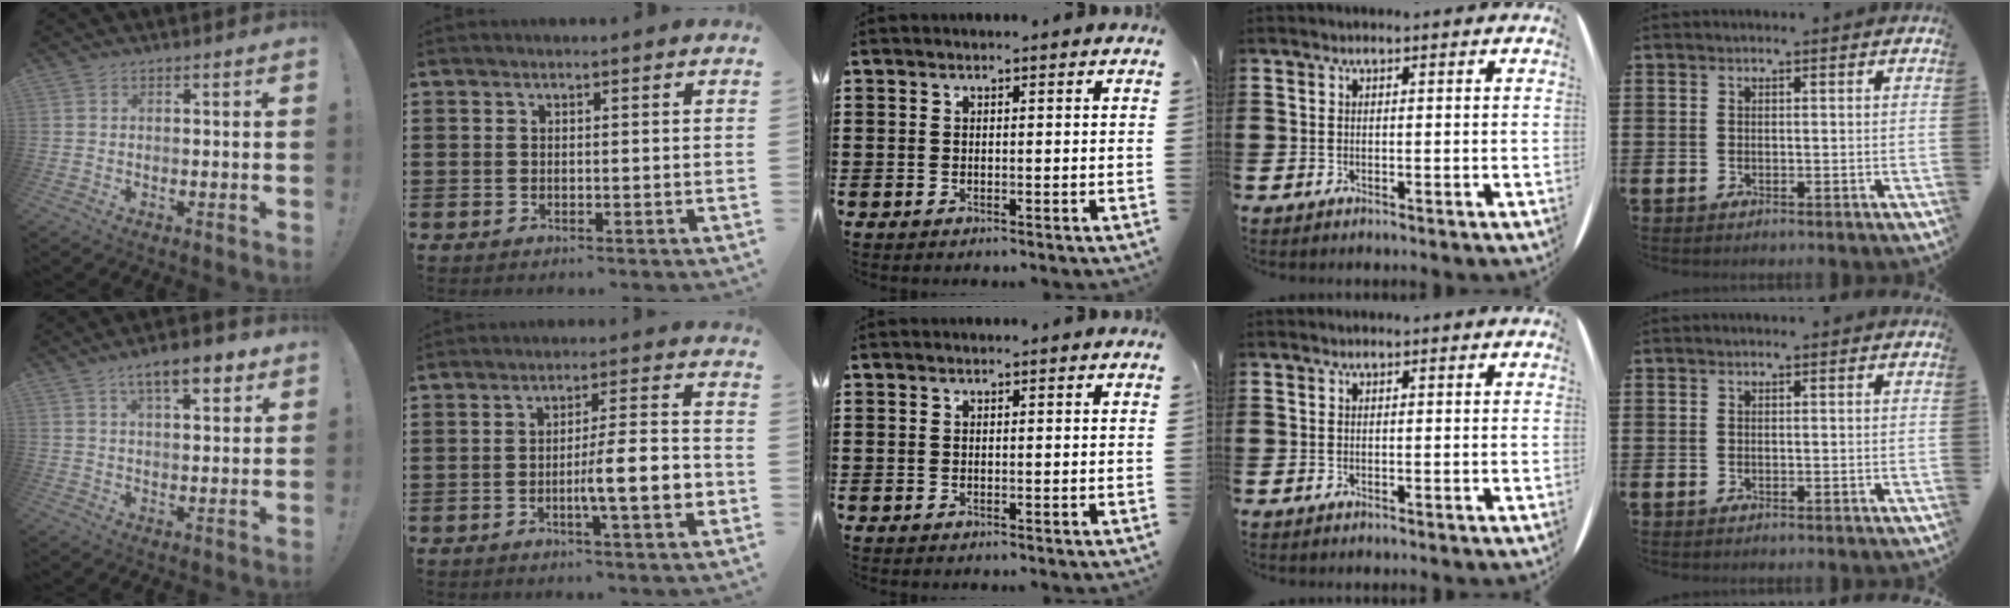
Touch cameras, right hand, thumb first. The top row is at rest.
{"thumb": {"total": 9.3, "force": [5.1, 3.2, 7.1], "torque": [-0.099, -0.020, 0.083]}, "index": {"total": 8.4, "force": [-2.3, 1.1, 8.0], "torque": [-0.124, -0.003, -0.040]}}